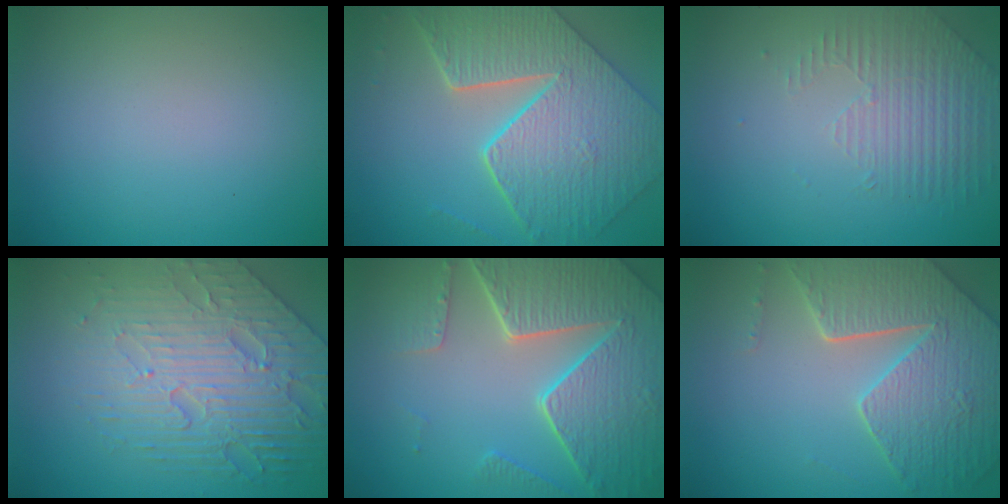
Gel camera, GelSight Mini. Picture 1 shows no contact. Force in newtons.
{"total": 9.7, "press": 6.8, "slide": 7.0}
{"total": 1.7, "press": 1.3, "slide": 1.1}
{"total": 7.0, "press": 5.4, "slide": 4.5}
{"total": 8.3, "press": 6.1, "slide": 5.6}
{"total": 7.8, "press": 5.7, "slide": 5.3}